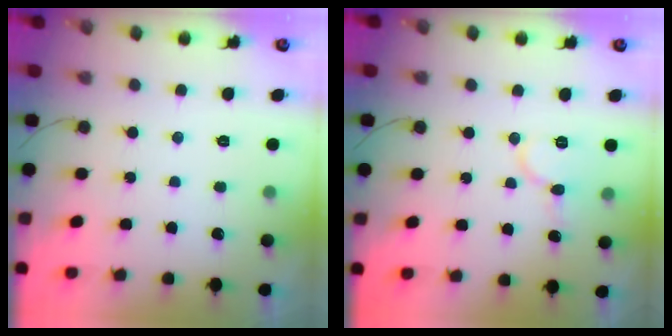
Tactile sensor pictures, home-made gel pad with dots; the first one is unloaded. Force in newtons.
{"total": 8.8, "press": 8.7, "slide": 0.7}